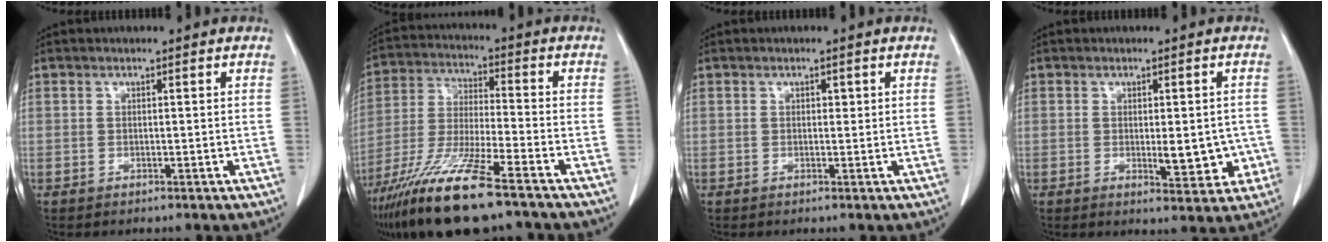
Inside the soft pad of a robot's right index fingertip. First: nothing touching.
{"total": 16.1, "force": [-11.1, 1.3, 11.7], "torque": [-0.248, -0.046, -0.209]}
{"total": 0.9, "force": [0.3, 0.5, 0.7], "torque": [-0.005, 0.001, 0.003]}
{"total": 6.1, "force": [-1.0, 2.4, 5.6], "torque": [-0.065, -0.007, -0.006]}